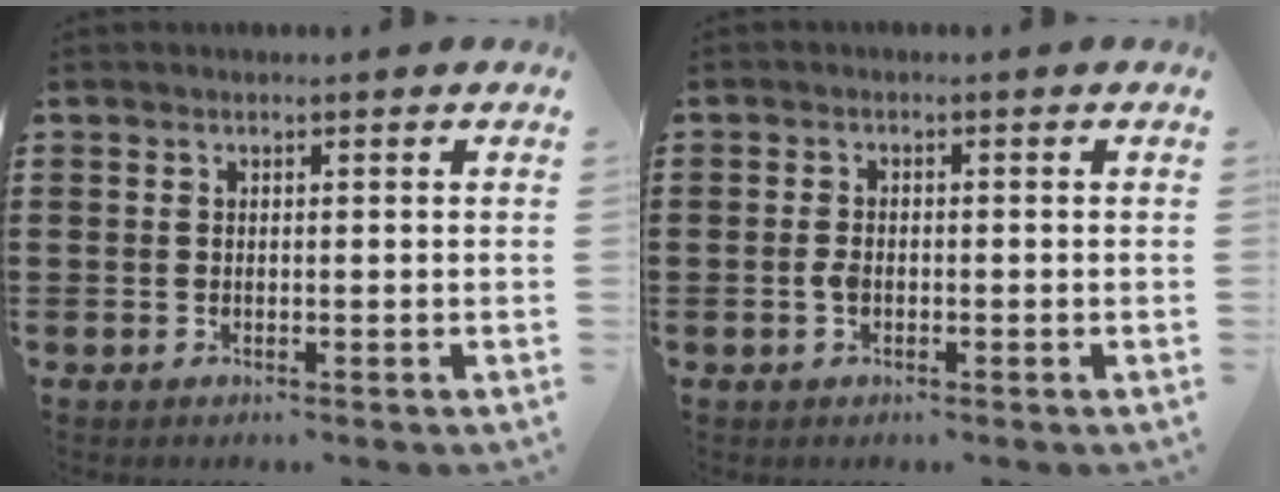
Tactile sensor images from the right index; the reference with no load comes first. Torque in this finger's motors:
{"motor_torque": [0.55, -0.39, 0.14, 0.06]}